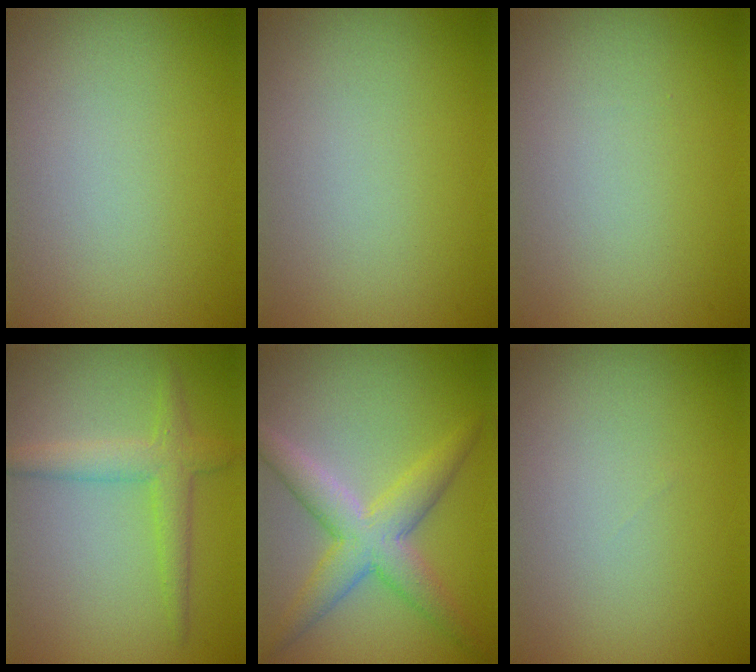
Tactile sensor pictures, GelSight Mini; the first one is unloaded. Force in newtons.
{"total": 0.0}
{"total": 0.0}
{"total": 3.2, "press": 3.2, "slide": 0.1}
{"total": 5.1, "press": 5.1, "slide": 0.2}
{"total": 0.0}